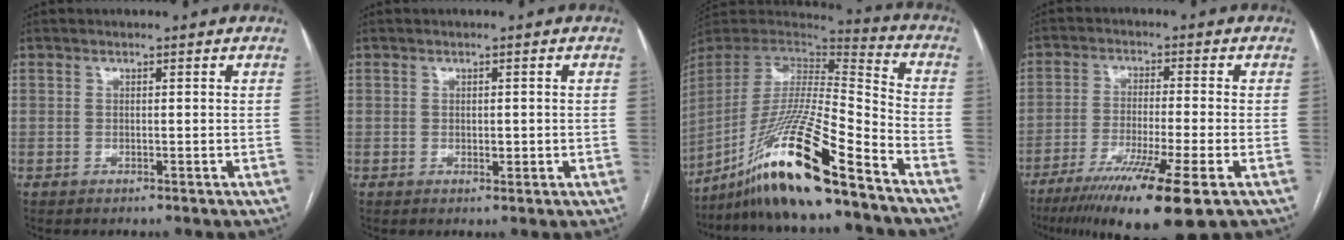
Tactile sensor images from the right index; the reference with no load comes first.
{"total": 1.2, "force": [0.0, 0.7, 1.0], "torque": [-0.013, 0.000, 0.004]}
{"total": 22.5, "force": [-16.1, 0.6, 15.7], "torque": [-0.329, -0.028, -0.299]}
{"total": 13.8, "force": [-8.4, 0.0, 10.9], "torque": [-0.188, -0.039, -0.141]}